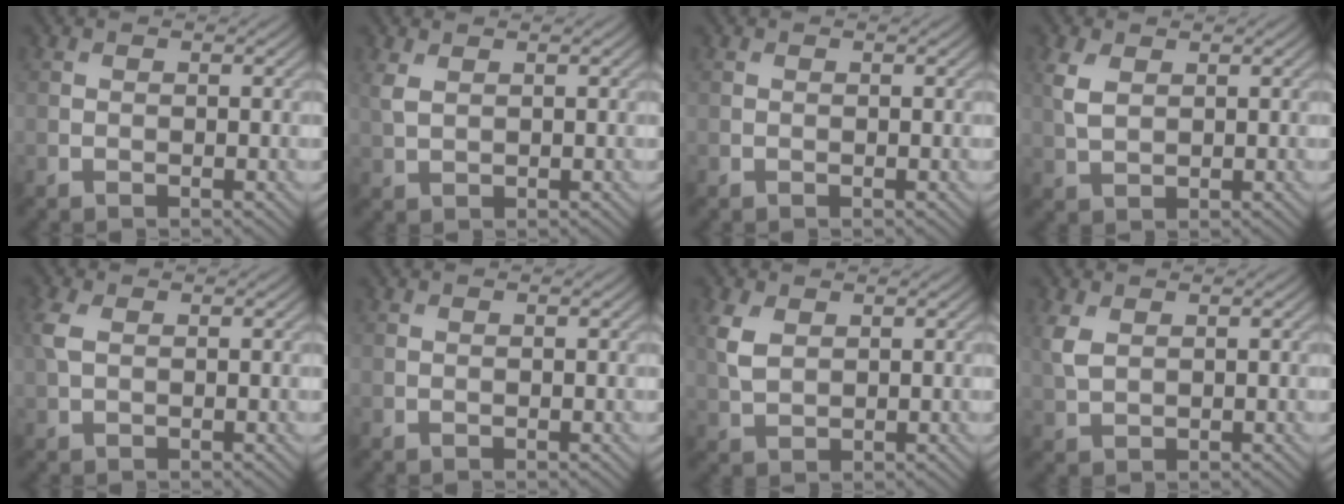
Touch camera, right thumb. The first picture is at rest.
{"total": 2.2, "force": [1.0, 1.1, 1.6], "torque": [-0.049, 0.002, 0.024]}
{"total": 0.0}
{"total": 3.4, "force": [1.3, 2.0, 2.4], "torque": [-0.071, 0.004, 0.028]}
{"total": 2.5, "force": [0.6, 1.5, 2.0], "torque": [-0.060, 0.006, 0.011]}
{"total": 0.0}
{"total": 3.7, "force": [1.4, 2.3, 2.5], "torque": [-0.074, 0.003, 0.028]}
{"total": 3.1, "force": [1.1, 1.8, 2.2], "torque": [-0.065, 0.003, 0.026]}